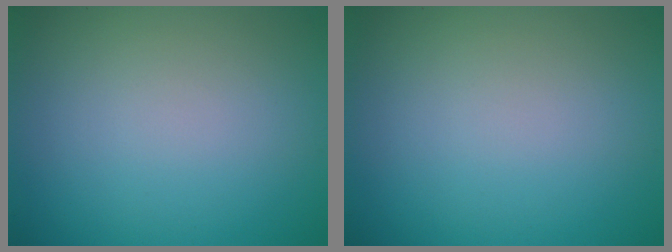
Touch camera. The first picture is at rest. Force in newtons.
{"total": 0.0}